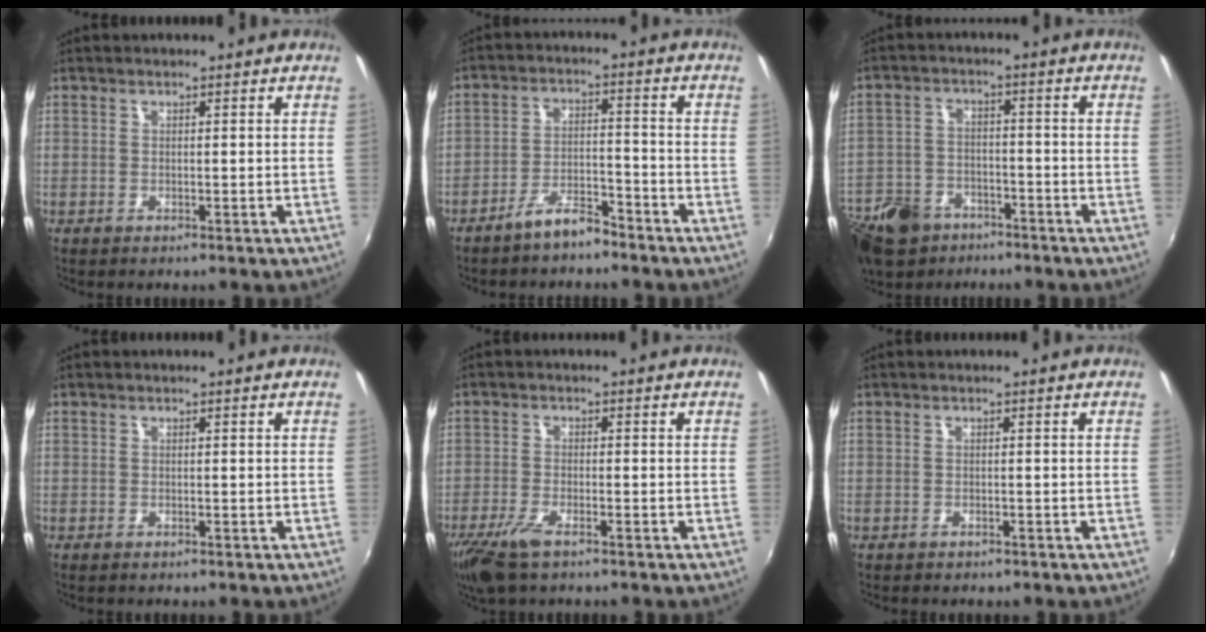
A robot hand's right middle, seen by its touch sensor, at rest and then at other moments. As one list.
[{"total": 5.7, "force": [-4.9, 1.4, 2.6], "torque": [-0.060, 0.009, -0.081]}, {"total": 16.4, "force": [-10.7, 10.0, 7.3], "torque": [-0.199, -0.011, -0.184]}, {"total": 0.0}, {"total": 4.7, "force": [-3.1, 1.2, 3.3], "torque": [-0.082, -0.015, -0.060]}, {"total": 1.3, "force": [-1.1, 0.6, 0.4], "torque": [-0.011, -0.002, -0.014]}]